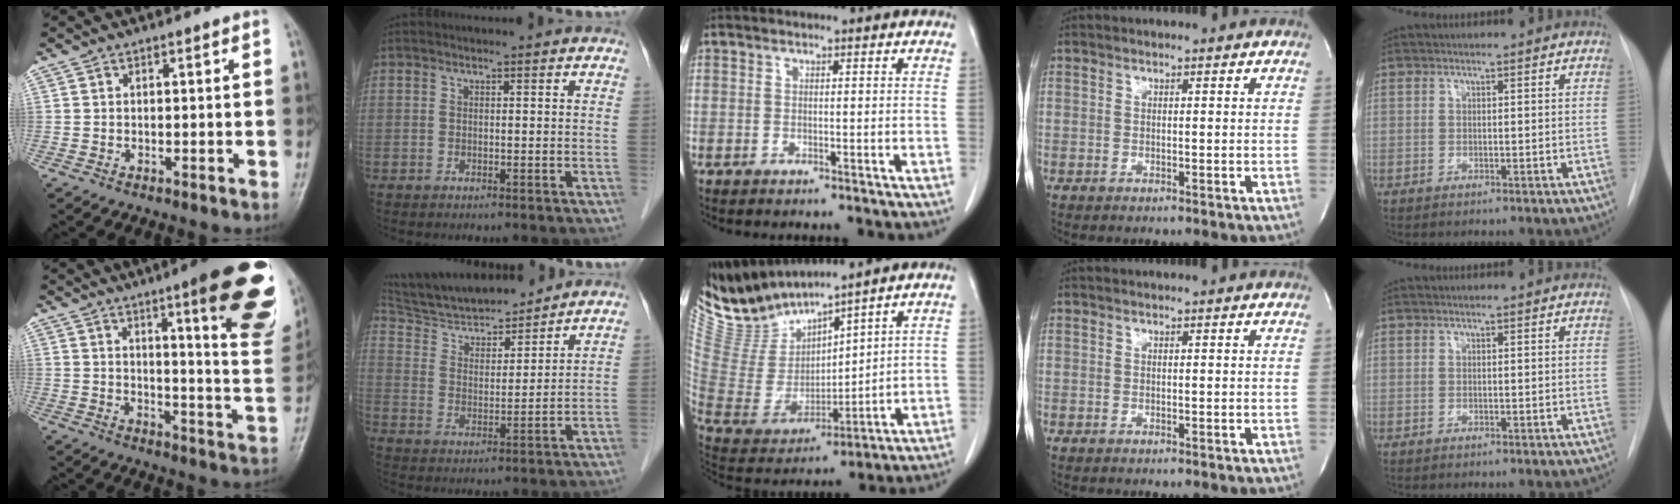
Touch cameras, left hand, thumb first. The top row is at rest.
{"thumb": {"total": 22.1, "force": [12.0, 3.9, 18.1], "torque": [-0.205, -0.060, 0.152]}, "index": {"total": 15.2, "force": [14.1, 2.5, 5.0], "torque": [-0.088, 0.011, 0.245]}, "middle": {"total": 10.1, "force": [10.0, 0.5, 1.7], "torque": [-0.062, -0.006, 0.225]}}